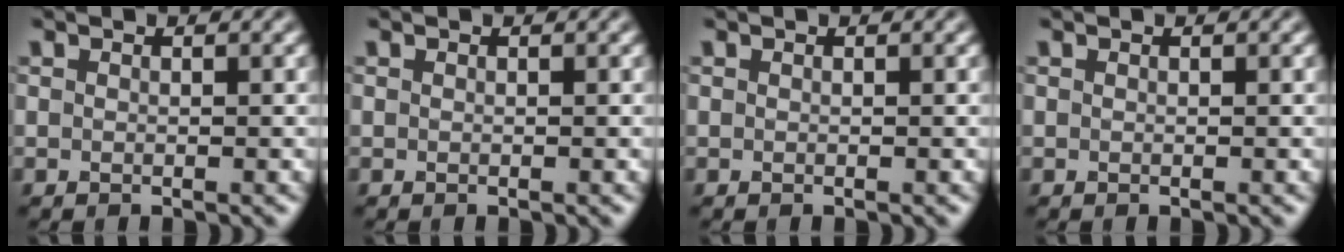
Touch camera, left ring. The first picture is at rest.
{"total": 0.0}
{"total": 0.0}
{"total": 0.0}